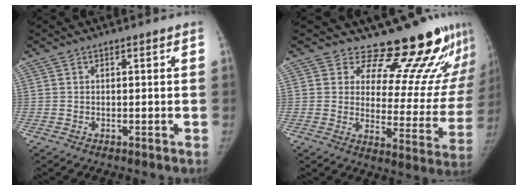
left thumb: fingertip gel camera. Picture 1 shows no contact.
{"total": 18.8, "force": [16.3, 6.6, 6.6], "torque": [-0.020, -0.137, 0.202]}